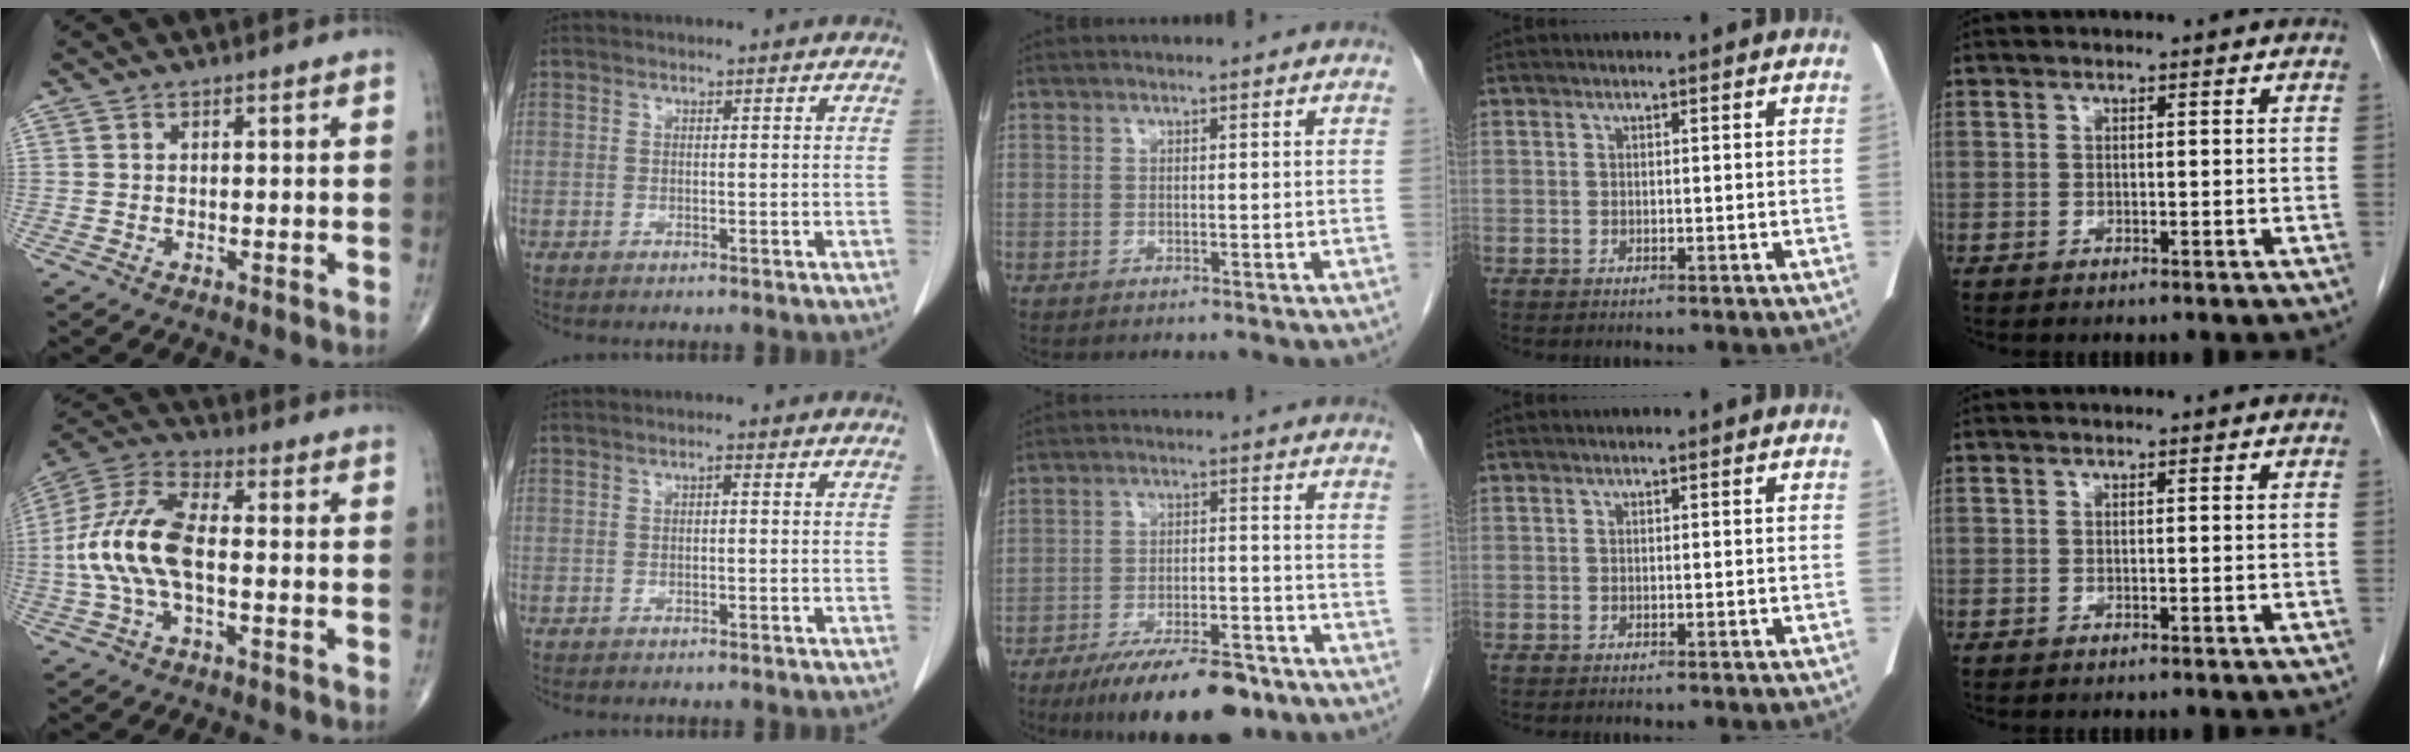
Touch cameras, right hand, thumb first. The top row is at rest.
{"thumb": {"total": 14.2, "force": [-1.5, 6.0, 12.8], "torque": [-0.291, 0.034, -0.032]}, "index": {"total": 0.6, "force": [0.0, 0.2, 0.6], "torque": [-0.010, 0.002, 0.001]}, "middle": {"total": 13.6, "force": [-10.0, 4.0, 8.3], "torque": [-0.122, -0.004, -0.161]}}